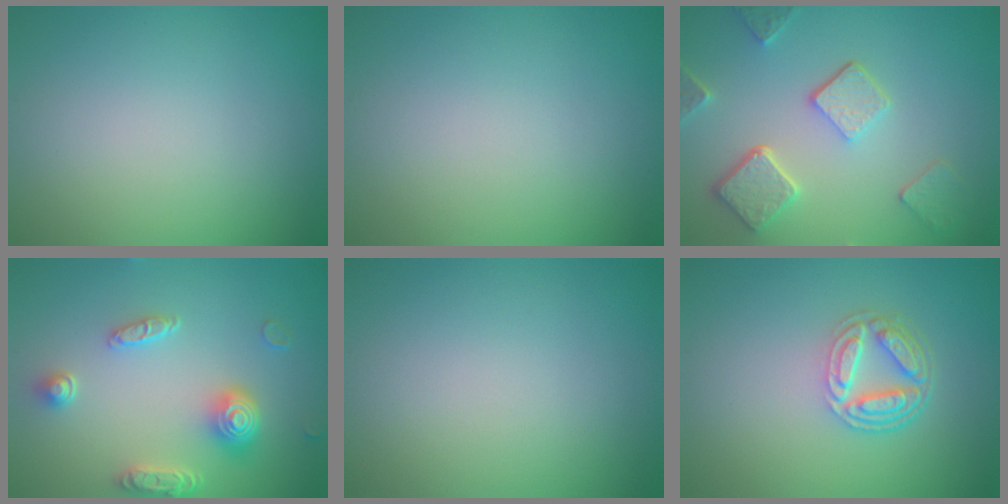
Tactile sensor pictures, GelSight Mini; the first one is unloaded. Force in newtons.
{"total": 0.0}
{"total": 5.1, "press": 3.9, "slide": 3.2}
{"total": 4.7, "press": 3.8, "slide": 2.8}
{"total": 0.0}
{"total": 4.3, "press": 3.2, "slide": 2.8}